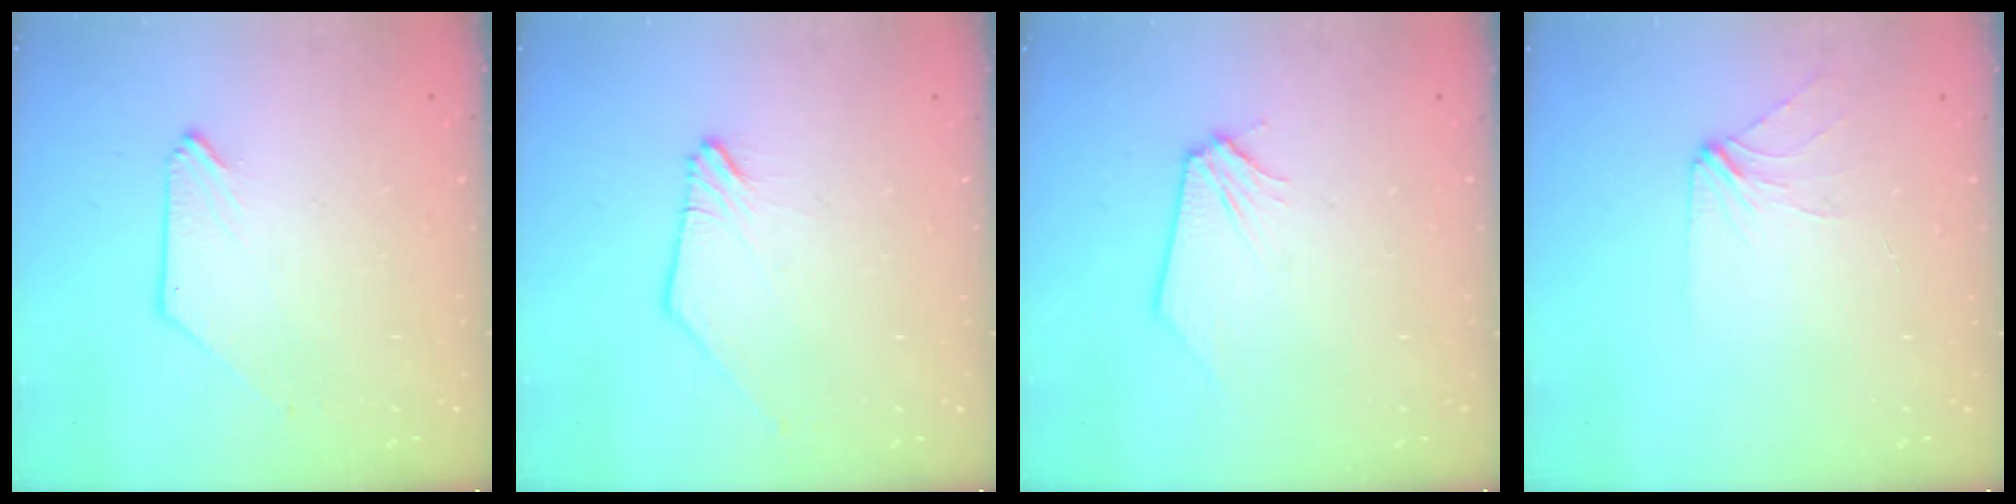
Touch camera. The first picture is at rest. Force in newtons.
{"total": 0.0}
{"total": 0.0}
{"total": 3.4, "press": 3.3, "slide": 0.6}